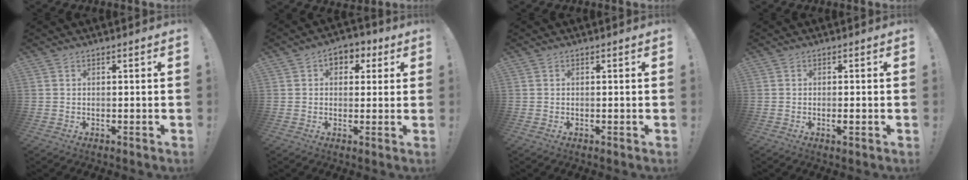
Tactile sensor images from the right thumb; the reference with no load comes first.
{"total": 5.7, "force": [1.6, 4.5, 3.1], "torque": [-0.029, -0.003, 0.027]}
{"total": 0.0}
{"total": 1.8, "force": [-0.6, 0.2, 1.7], "torque": [-0.026, -0.002, -0.010]}